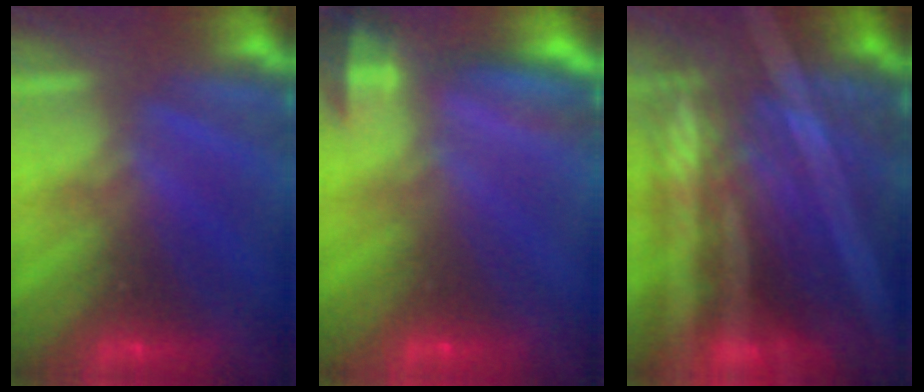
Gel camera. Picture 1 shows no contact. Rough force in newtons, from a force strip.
{"total": 7.7}
{"total": 8.7}